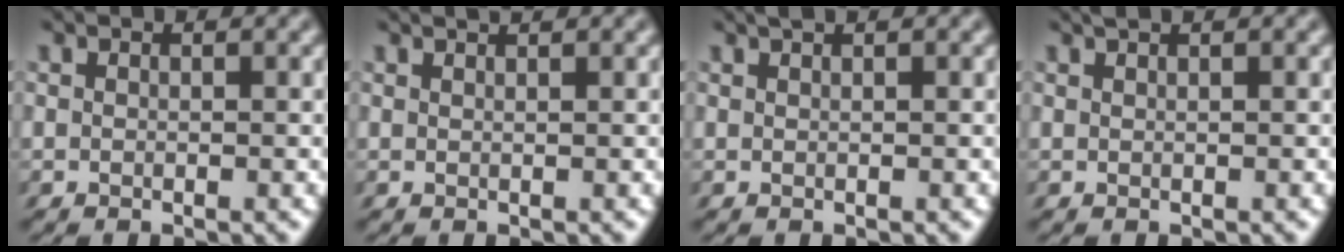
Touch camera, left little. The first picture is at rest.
{"total": 1.3, "force": [1.1, 0.2, 0.6], "torque": [0.003, 0.008, 0.007]}
{"total": 1.7, "force": [1.3, 0.4, 1.0], "torque": [-0.007, 0.012, 0.011]}
{"total": 1.5, "force": [1.2, 0.3, 0.8], "torque": [-0.005, 0.009, 0.013]}